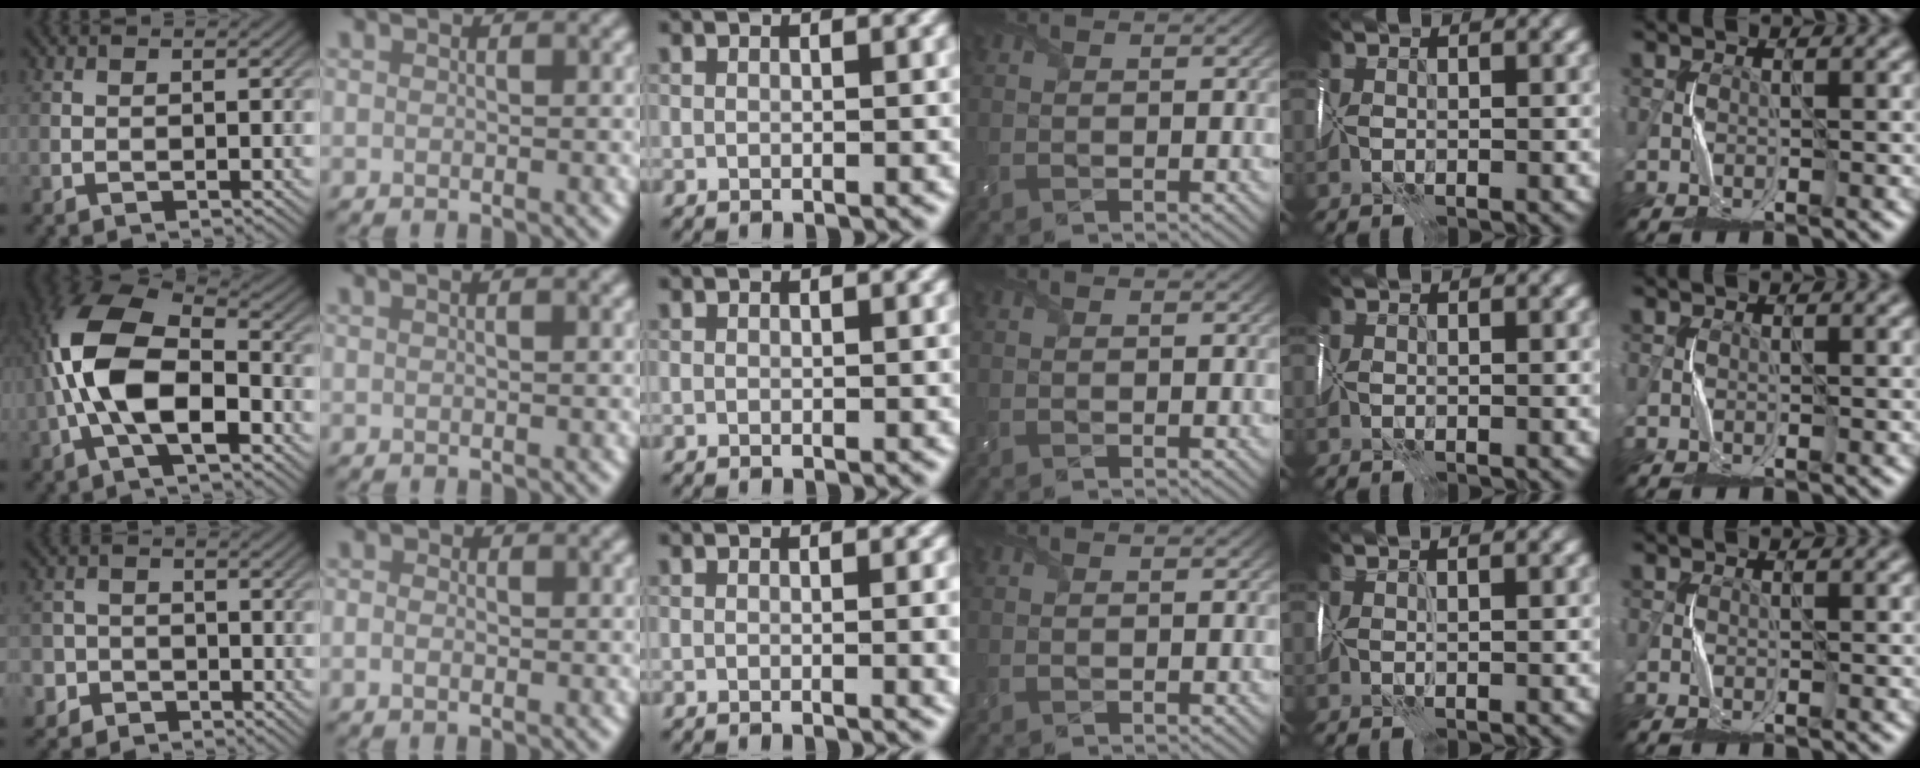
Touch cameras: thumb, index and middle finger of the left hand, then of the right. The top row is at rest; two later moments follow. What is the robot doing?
{"motion": "wrap", "object": "scarf"}